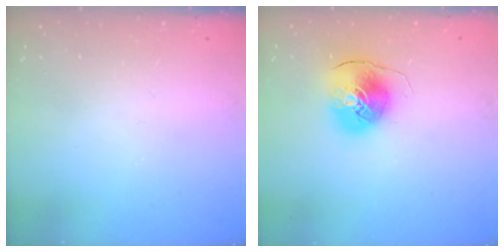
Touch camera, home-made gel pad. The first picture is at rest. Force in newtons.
{"total": 9.3, "press": 9.2, "slide": 1.0}